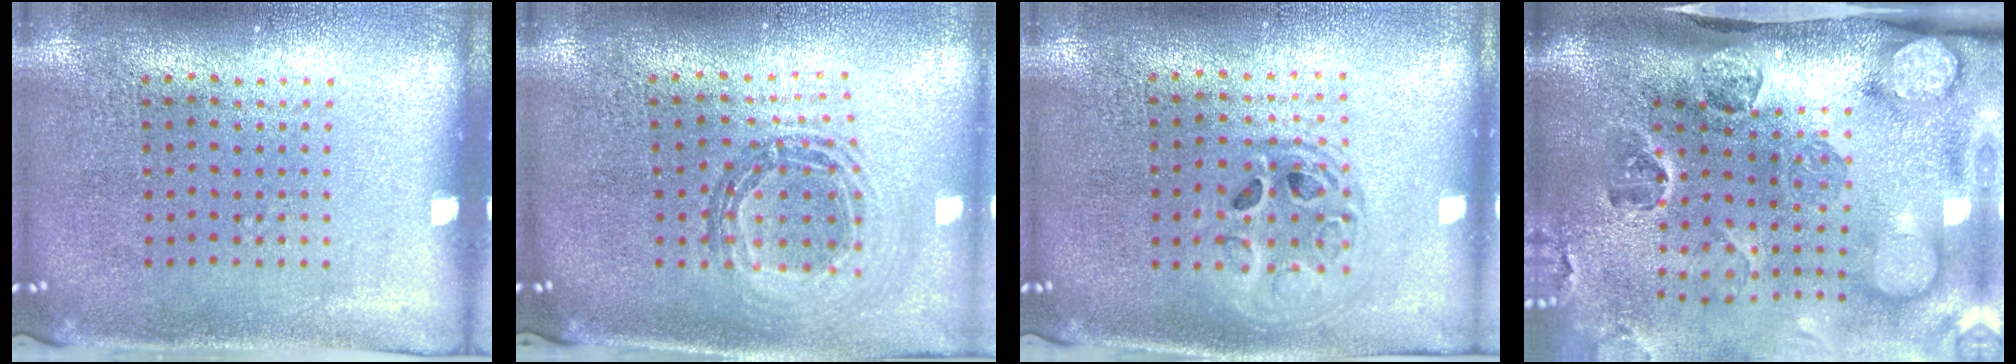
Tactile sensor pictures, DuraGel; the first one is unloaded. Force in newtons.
{"total": 0.9, "press": 0.9, "slide": 0.2}
{"total": 1.5, "press": 1.2, "slide": 0.8}
{"total": 5.0, "press": 3.5, "slide": 3.5}